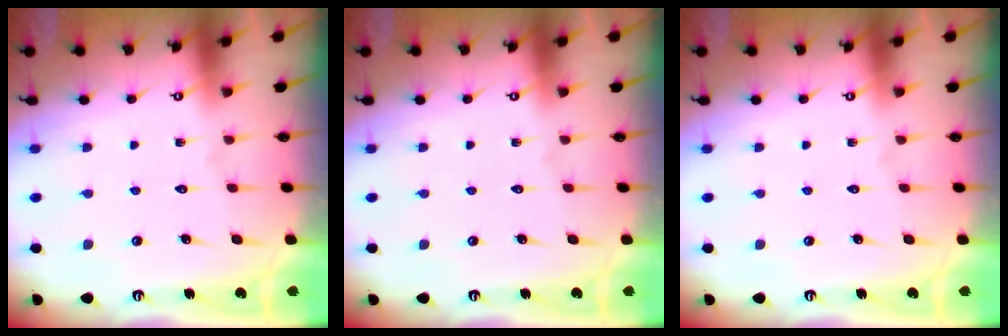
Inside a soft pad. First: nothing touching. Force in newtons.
{"total": 0.0}
{"total": 0.0}